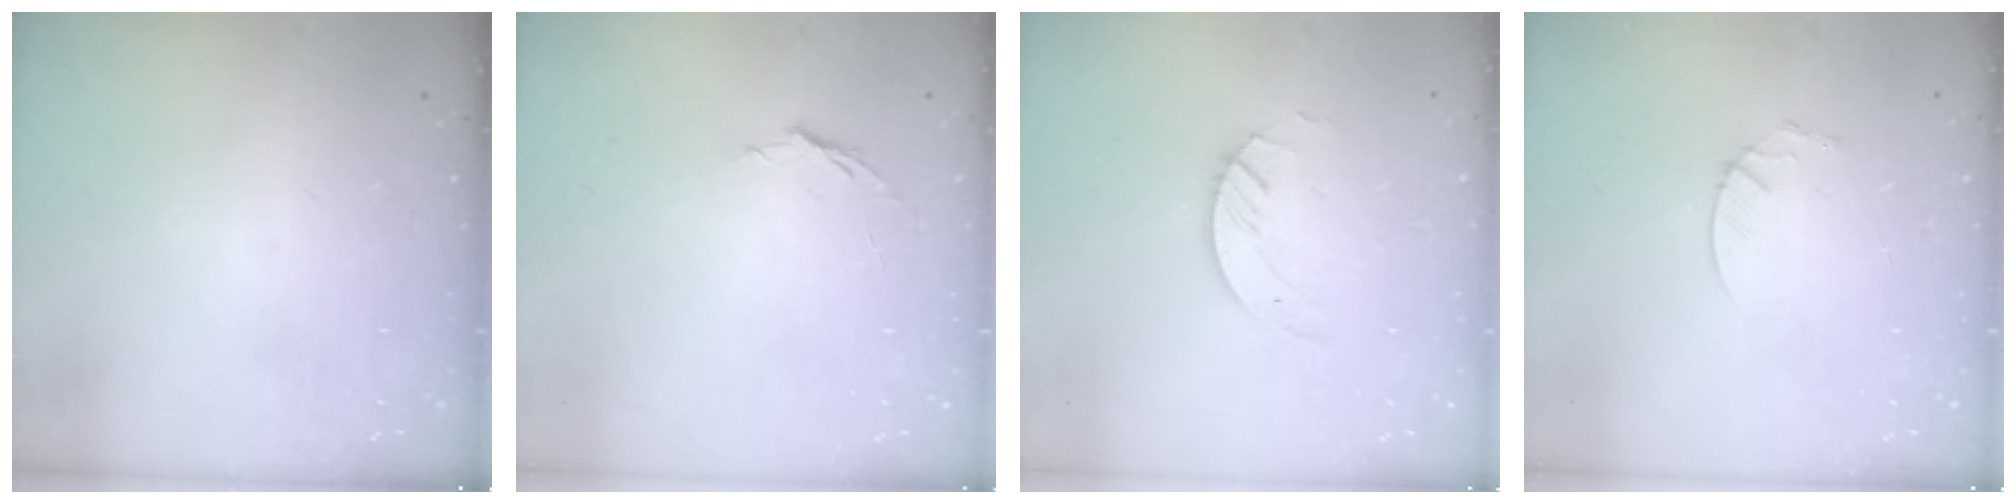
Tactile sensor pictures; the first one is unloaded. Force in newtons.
{"total": 3.2, "press": 3.2, "slide": 0.3}
{"total": 3.8, "press": 3.8, "slide": 0.3}
{"total": 3.6, "press": 3.6, "slide": 0.4}